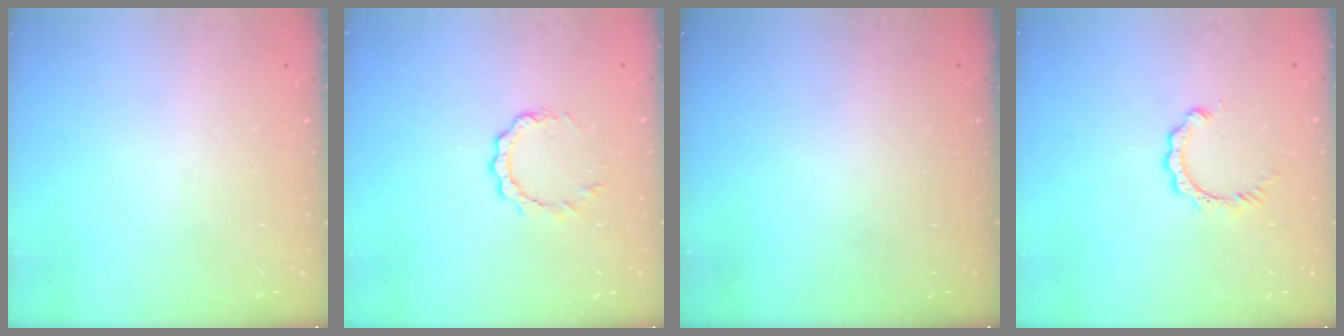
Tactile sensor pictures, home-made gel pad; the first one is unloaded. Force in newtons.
{"total": 5.9, "press": 5.9, "slide": 0.3}
{"total": 0.0}
{"total": 3.0, "press": 3.0, "slide": 0.3}